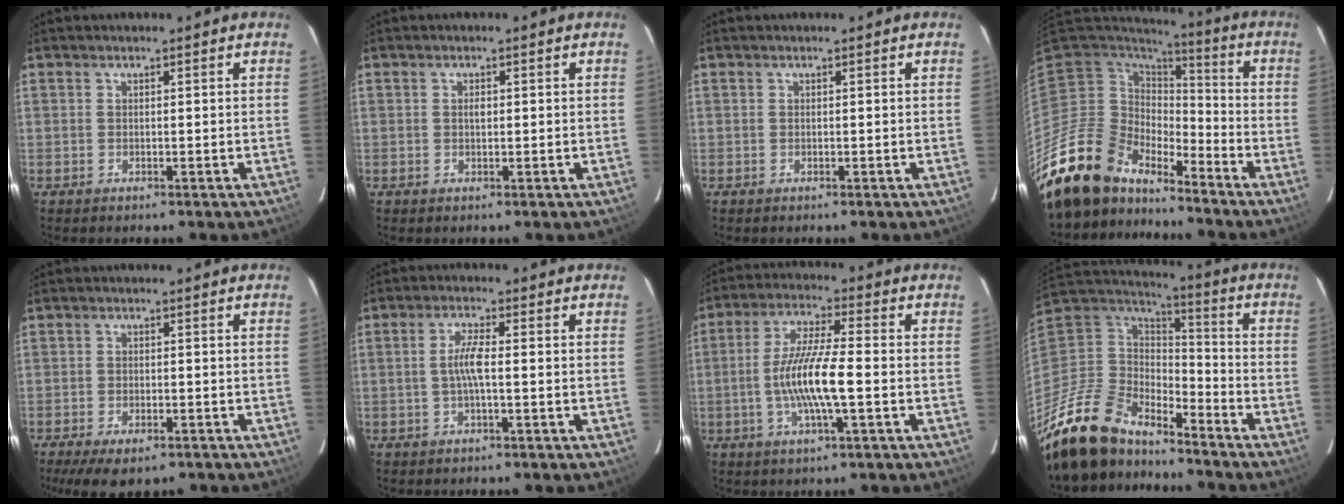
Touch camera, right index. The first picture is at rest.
{"total": 1.0, "force": [0.1, 0.6, 0.8], "torque": [-0.013, 0.004, 0.001]}
{"total": 0.0}
{"total": 17.5, "force": [-15.5, 6.9, 4.2], "torque": [-0.106, -0.002, -0.282]}
{"total": 8.7, "force": [-6.1, 3.5, 5.1], "torque": [-0.116, -0.029, -0.093]}
{"total": 3.9, "force": [-0.6, 0.3, 3.8], "torque": [-0.076, 0.003, -0.010]}
{"total": 10.9, "force": [-2.3, 1.2, 10.6], "torque": [-0.207, -0.001, -0.045]}
{"total": 19.5, "force": [-16.1, 7.9, 7.5], "torque": [-0.181, -0.015, -0.296]}